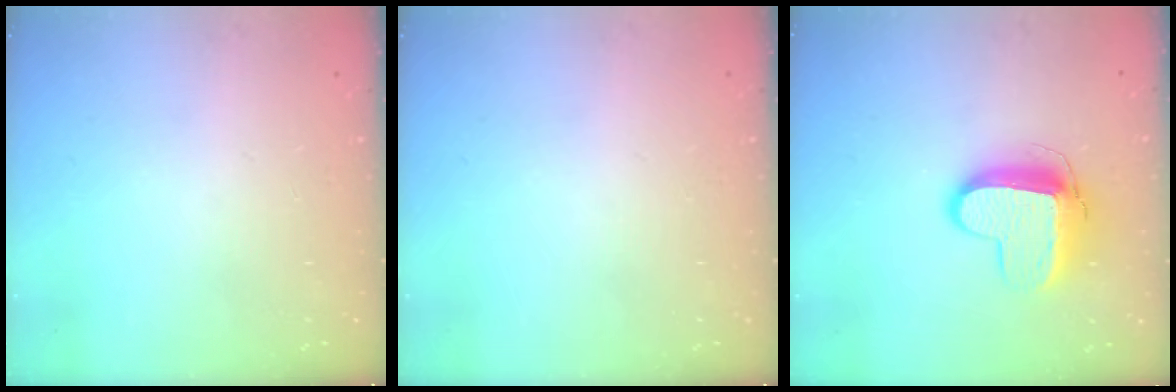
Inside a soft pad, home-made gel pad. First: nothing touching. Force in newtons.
{"total": 0.0}
{"total": 11.1, "press": 11.0, "slide": 1.3}